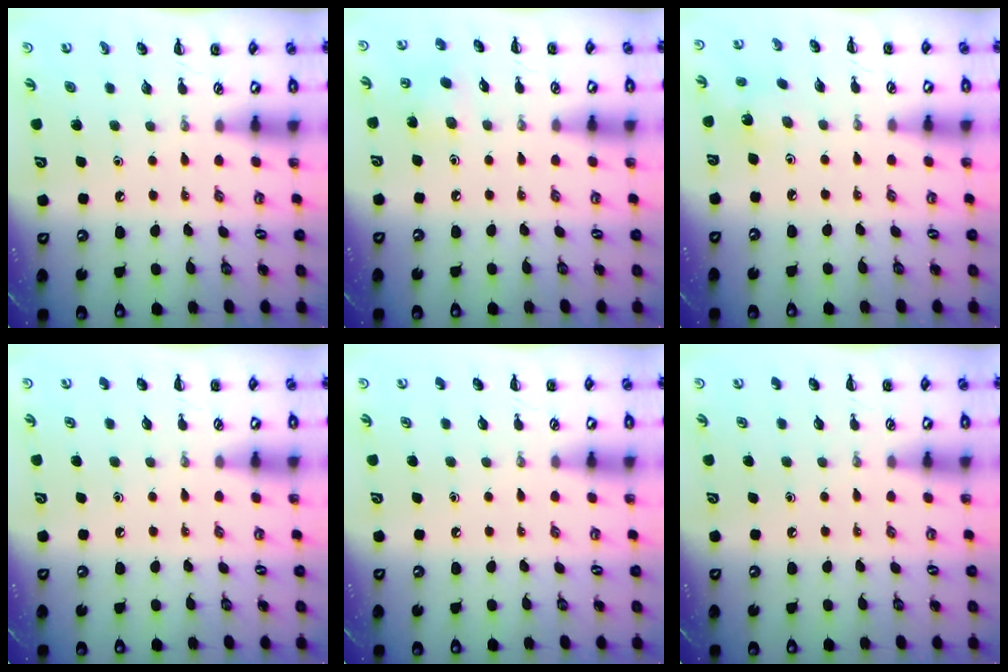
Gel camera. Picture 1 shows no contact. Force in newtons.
{"total": 5.0, "press": 4.9, "slide": 1.2}
{"total": 1.5, "press": 1.4, "slide": 0.5}
{"total": 0.0}
{"total": 0.0}
{"total": 0.0}